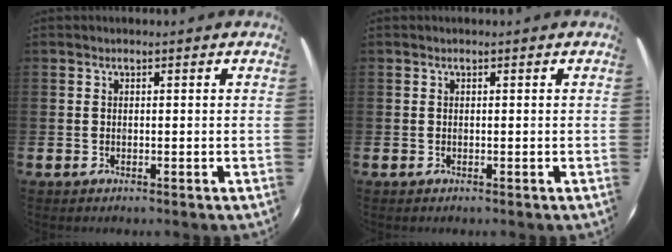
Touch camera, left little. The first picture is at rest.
{"total": 0.0}